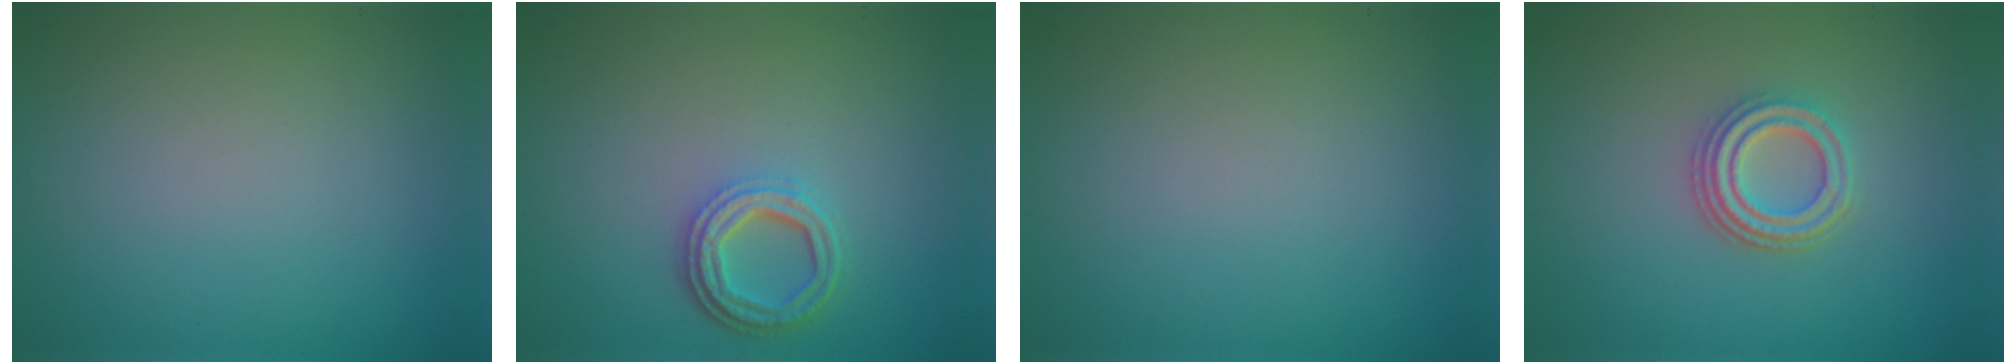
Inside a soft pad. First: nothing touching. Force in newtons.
{"total": 3.8, "press": 2.9, "slide": 2.4}
{"total": 0.0}
{"total": 3.6, "press": 3.0, "slide": 2.0}